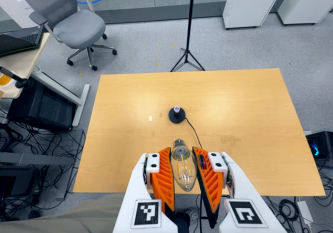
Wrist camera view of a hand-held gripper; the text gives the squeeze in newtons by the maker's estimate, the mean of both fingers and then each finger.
{"total": 20.7, "left": 22.6, "right": 18.8}